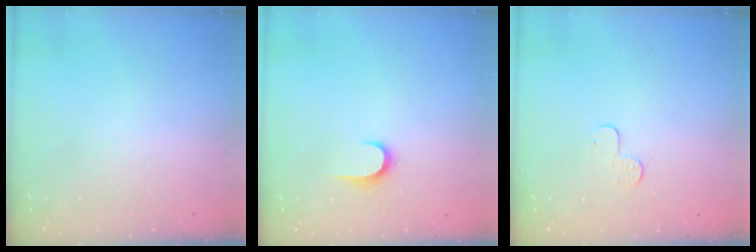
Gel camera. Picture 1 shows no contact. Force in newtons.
{"total": 6.1, "press": 6.1, "slide": 0.6}
{"total": 4.3, "press": 4.3, "slide": 0.4}